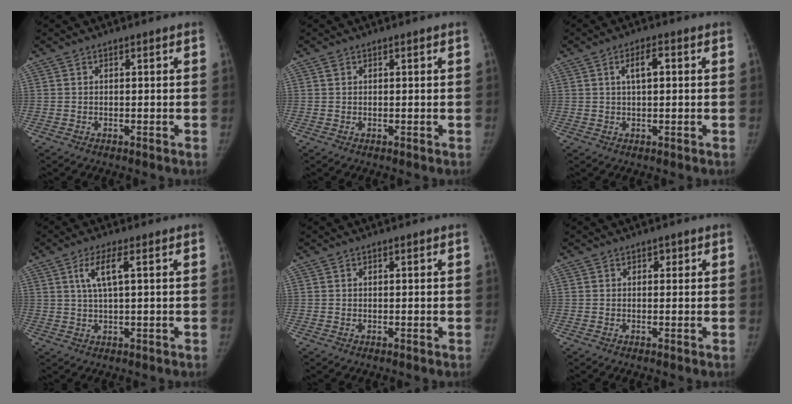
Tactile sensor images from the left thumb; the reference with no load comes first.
{"total": 0.7, "force": [0.3, 0.5, 0.3], "torque": [0.000, 0.004, 0.007]}
{"total": 4.0, "force": [0.9, 1.6, 3.6], "torque": [-0.059, 0.009, 0.015]}
{"total": 4.9, "force": [1.6, 1.0, 4.5], "torque": [-0.101, 0.004, 0.035]}
{"total": 0.0}
{"total": 1.0, "force": [0.4, 0.8, 0.4], "torque": [0.006, 0.001, 0.003]}